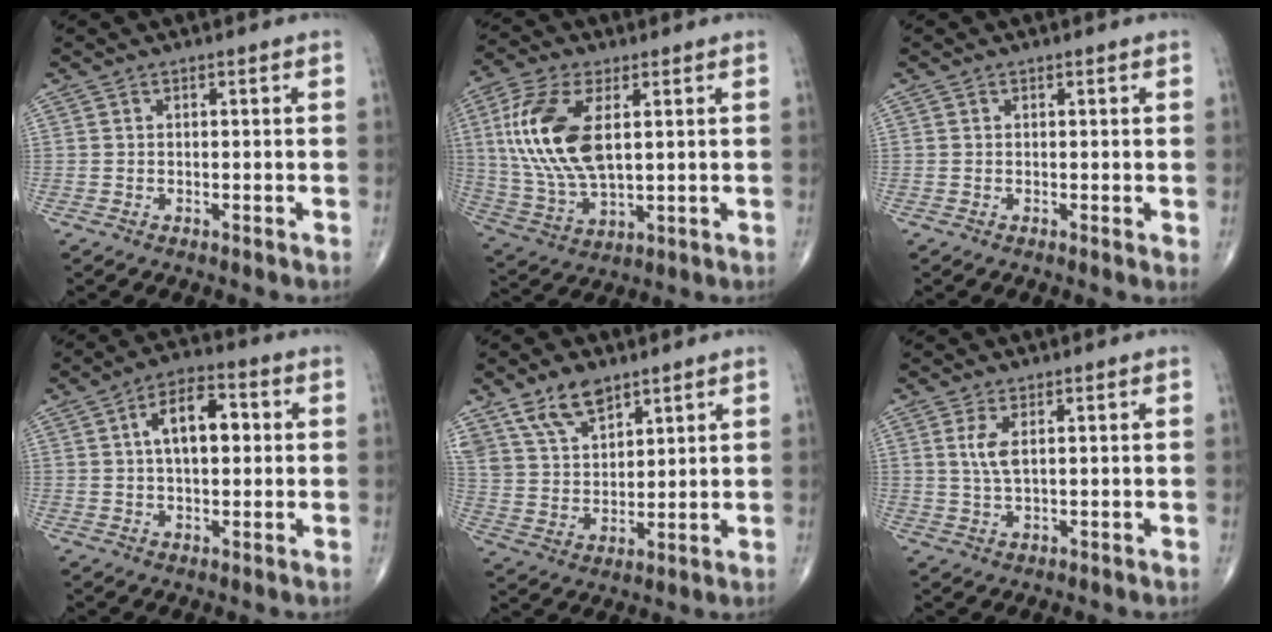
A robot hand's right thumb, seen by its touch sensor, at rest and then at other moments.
{"total": 16.7, "force": [3.5, 8.3, 14.1], "torque": [-0.302, -0.007, 0.073]}
{"total": 0.8, "force": [0.2, 0.3, 0.7], "torque": [-0.015, -0.004, 0.001]}
{"total": 11.4, "force": [1.9, 6.1, 9.5], "torque": [-0.137, 0.018, 0.025]}
{"total": 10.0, "force": [6.8, 5.2, 5.2], "torque": [-0.081, -0.031, 0.138]}
{"total": 3.8, "force": [1.1, 1.4, 3.3], "torque": [-0.077, -0.003, 0.028]}